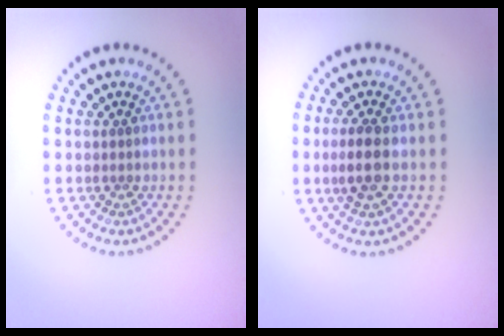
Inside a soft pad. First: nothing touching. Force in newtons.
{"total": 2.6, "press": 2.5, "slide": 0.7}